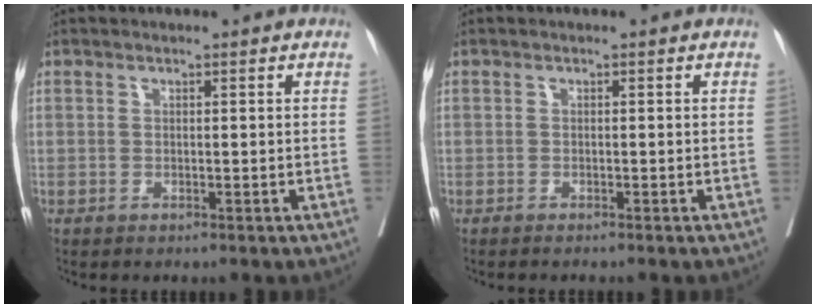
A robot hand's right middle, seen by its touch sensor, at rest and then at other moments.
{"total": 0.8, "force": [-0.7, -0.1, 0.4], "torque": [-0.003, 0.001, -0.009]}